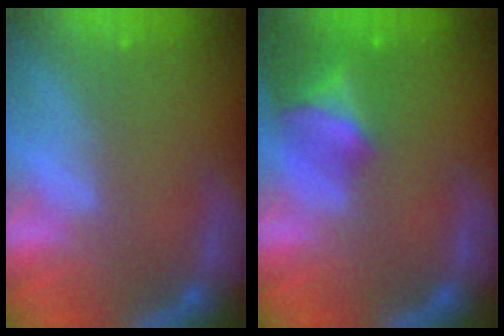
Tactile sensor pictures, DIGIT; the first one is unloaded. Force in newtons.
{"total": 6.4}